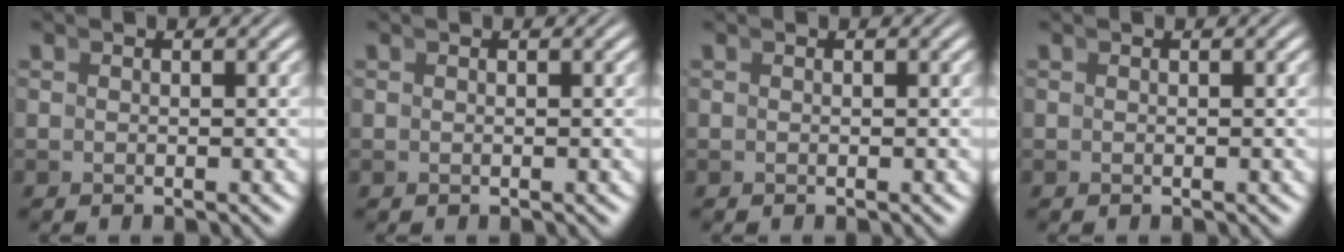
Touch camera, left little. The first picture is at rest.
{"total": 0.0}
{"total": 0.0}
{"total": 0.0}